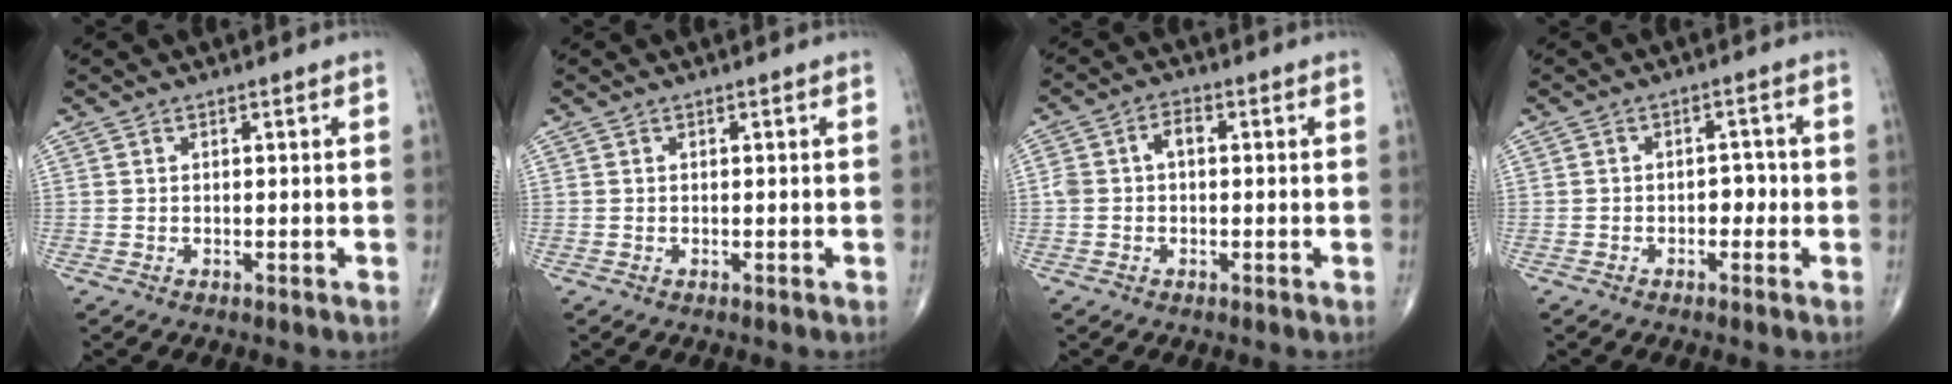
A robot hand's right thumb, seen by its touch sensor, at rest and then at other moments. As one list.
[{"total": 0.0}, {"total": 3.1, "force": [0.1, 2.1, 2.3], "torque": [-0.041, 0.015, -0.001]}, {"total": 2.7, "force": [-0.8, 1.8, 1.8], "torque": [-0.007, 0.010, -0.017]}]